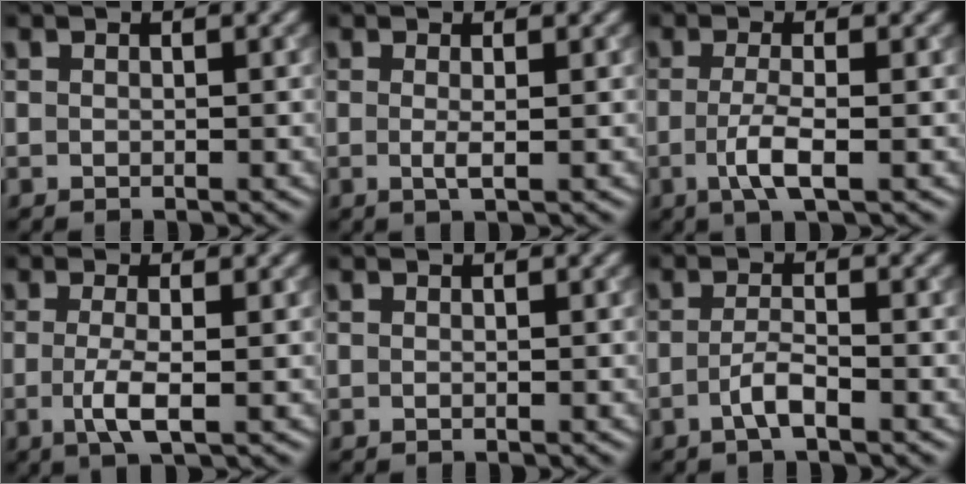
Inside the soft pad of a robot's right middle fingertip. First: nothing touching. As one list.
[{"total": 1.3, "force": [0.0, 0.2, 1.3], "torque": [-0.026, -0.001, -0.002]}, {"total": 3.1, "force": [-0.7, 0.7, 2.9], "torque": [-0.060, -0.006, -0.016]}, {"total": 3.0, "force": [-0.6, 0.8, 2.9], "torque": [-0.060, -0.007, -0.012]}, {"total": 0.0}, {"total": 2.1, "force": [-1.0, 0.4, 1.8], "torque": [-0.035, 0.005, -0.023]}]